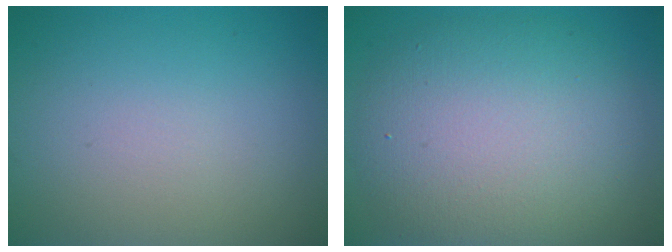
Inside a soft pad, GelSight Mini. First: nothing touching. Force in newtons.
{"total": 9.5, "press": 9.5, "slide": 0.5}